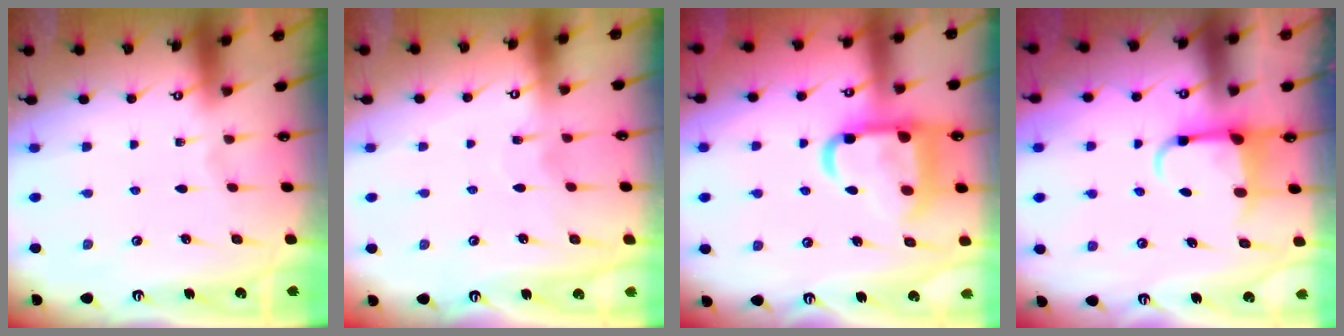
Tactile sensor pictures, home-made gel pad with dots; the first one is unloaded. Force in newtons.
{"total": 7.0, "press": 7.0, "slide": 0.5}
{"total": 16.2, "press": 16.1, "slide": 1.8}
{"total": 6.5, "press": 6.4, "slide": 1.2}